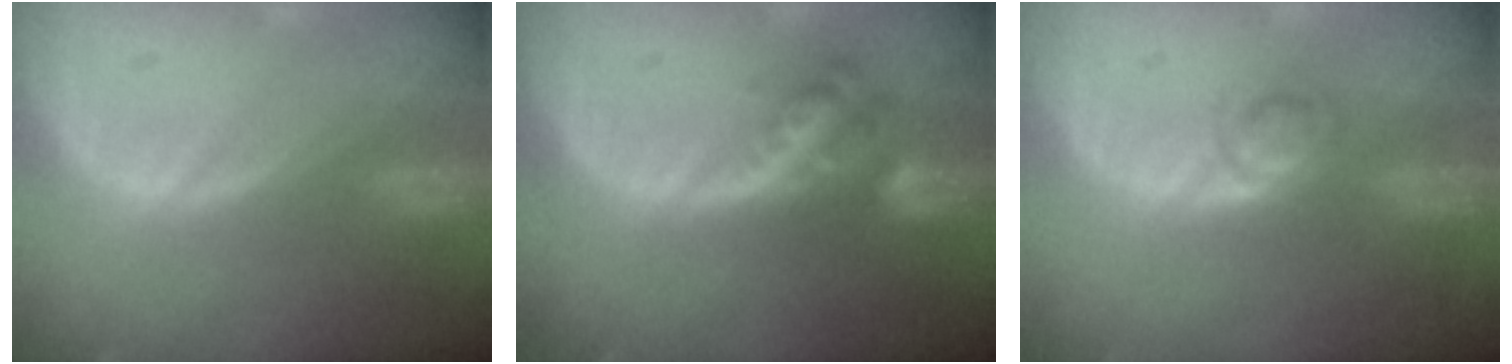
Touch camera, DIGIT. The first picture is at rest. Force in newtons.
{"total": 5.8, "press": 5.1, "slide": 2.8}
{"total": 3.0, "press": 2.9, "slide": 0.2}